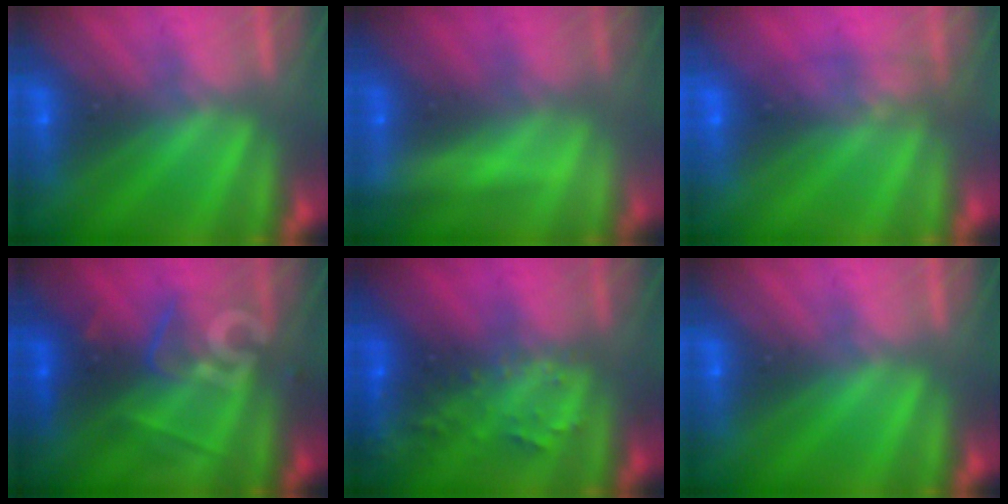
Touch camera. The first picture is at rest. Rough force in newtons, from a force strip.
{"total": 2.2}
{"total": 1.0}
{"total": 2.6}
{"total": 2.7}
{"total": 0.0}